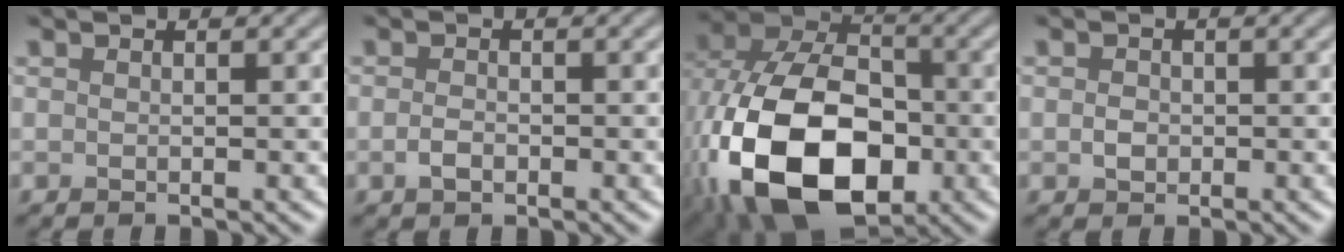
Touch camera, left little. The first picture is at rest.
{"total": 1.3, "force": [-0.6, 0.8, 0.9], "torque": [-0.018, 0.000, -0.015]}
{"total": 17.6, "force": [-5.5, 11.2, 12.3], "torque": [-0.246, -0.029, -0.102]}
{"total": 1.3, "force": [-0.2, 1.1, 0.6], "torque": [-0.012, -0.001, -0.010]}